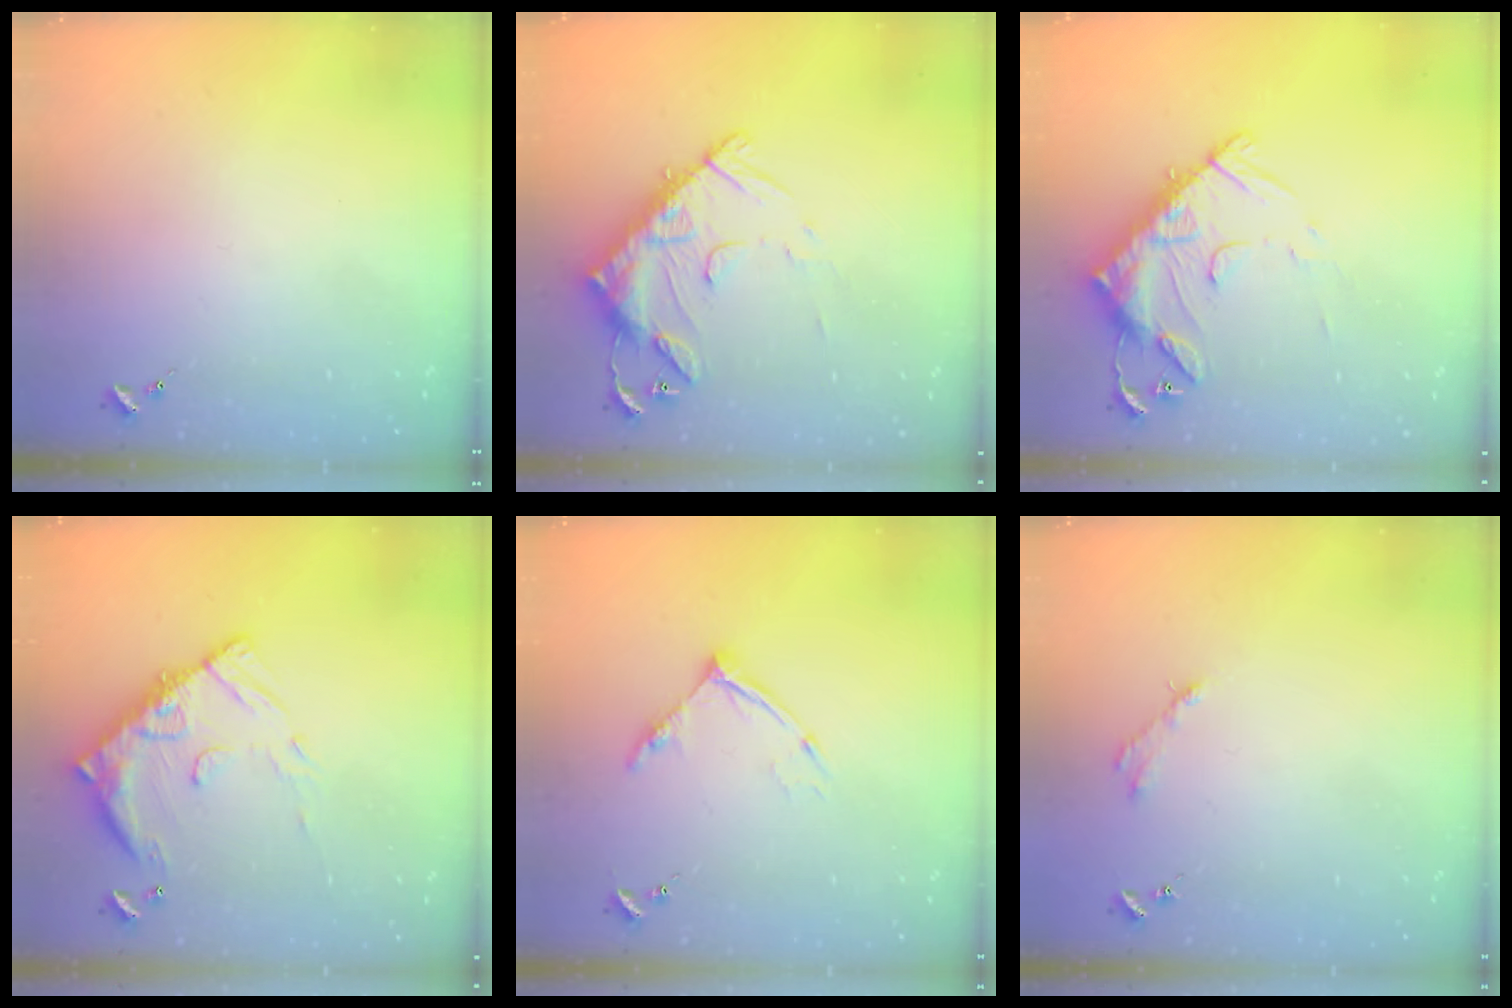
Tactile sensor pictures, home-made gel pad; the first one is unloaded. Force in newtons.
{"total": 15.5, "press": 15.4, "slide": 1.5}
{"total": 15.5, "press": 15.4, "slide": 1.5}
{"total": 14.4, "press": 14.4, "slide": 1.3}
{"total": 10.5, "press": 10.5, "slide": 1.0}
{"total": 2.8, "press": 2.8, "slide": 0.4}